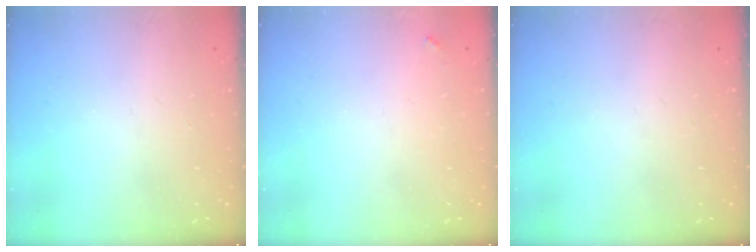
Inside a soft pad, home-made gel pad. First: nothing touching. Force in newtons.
{"total": 3.6, "press": 3.6, "slide": 0.2}
{"total": 0.0}